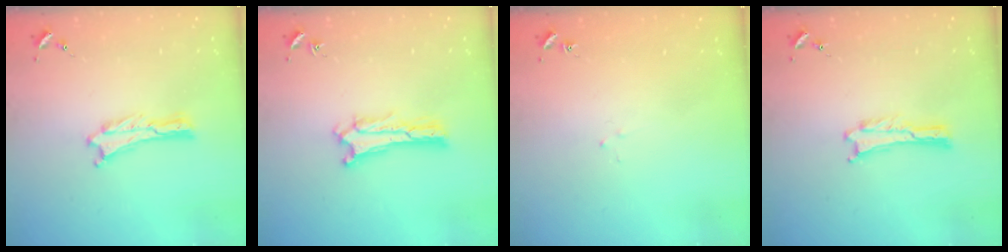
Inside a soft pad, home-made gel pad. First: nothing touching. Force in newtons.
{"total": 0.7, "press": 0.6, "slide": 0.2}
{"total": 1.8, "press": 1.8, "slide": 0.1}
{"total": 0.0}